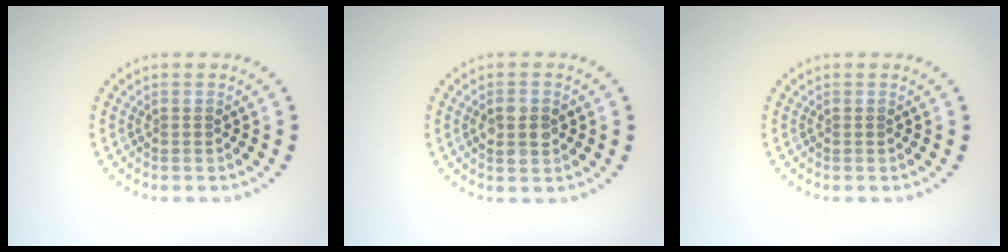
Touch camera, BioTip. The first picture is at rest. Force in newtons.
{"total": 2.4, "press": 2.4, "slide": 0.1}
{"total": 0.0}